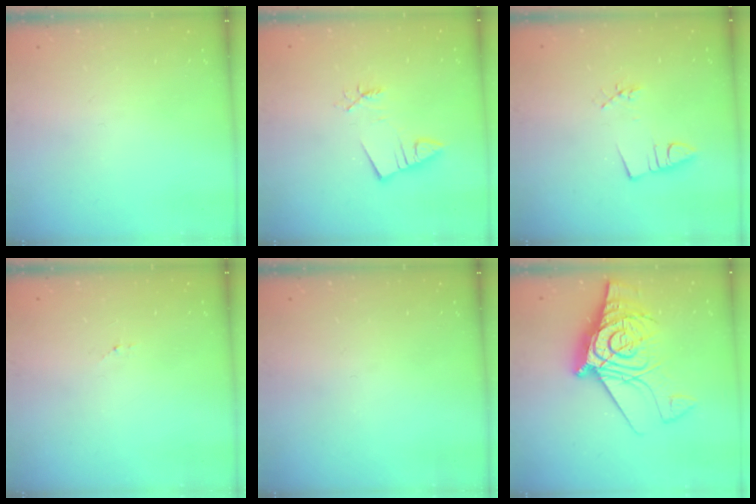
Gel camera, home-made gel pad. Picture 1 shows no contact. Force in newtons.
{"total": 2.8, "press": 2.8, "slide": 0.4}
{"total": 2.6, "press": 1.1, "slide": 2.4}
{"total": 3.3, "press": 3.3, "slide": 0.3}
{"total": 0.0}
{"total": 16.6, "press": 16.5, "slide": 1.8}